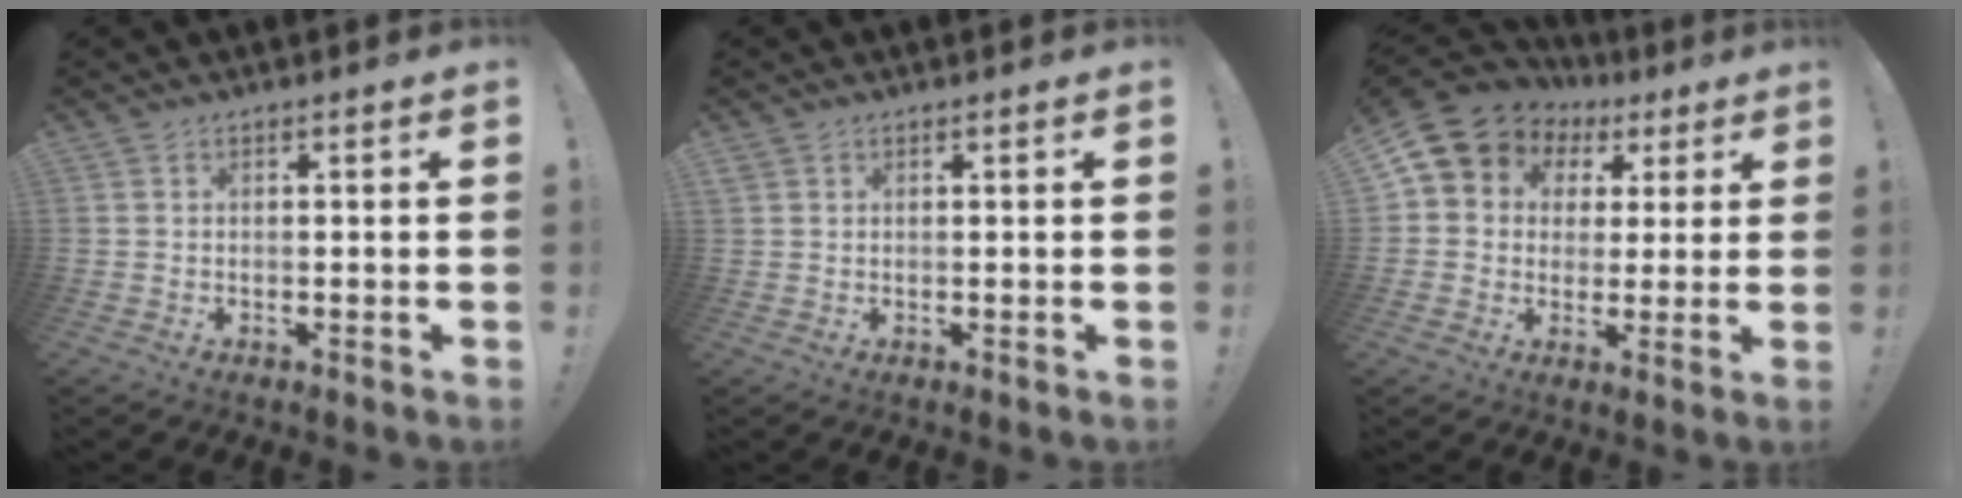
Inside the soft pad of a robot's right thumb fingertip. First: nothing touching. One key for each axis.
{"total": 1.0, "fx": 0.7, "fy": 0.7, "fz": 0.3, "tx": 0.002, "ty": -0.002, "tz": 0.011}
{"total": 8.1, "fx": 3.2, "fy": 7.0, "fz": 2.5, "tx": -0.038, "ty": -0.023, "tz": 0.065}